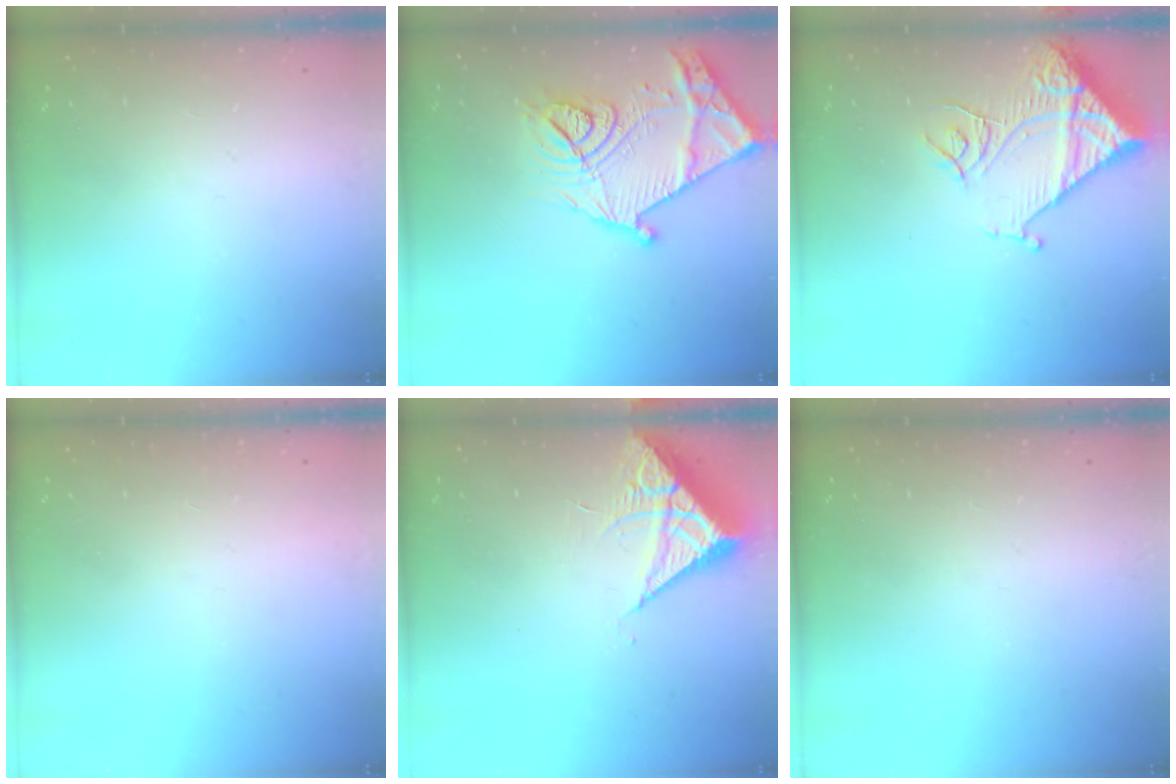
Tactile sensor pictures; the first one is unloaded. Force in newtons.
{"total": 21.8, "press": 21.8, "slide": 1.1}
{"total": 14.9, "press": 14.8, "slide": 1.6}
{"total": 1.5, "press": 1.5, "slide": 0.1}
{"total": 6.2, "press": 6.2, "slide": 0.4}
{"total": 0.0}